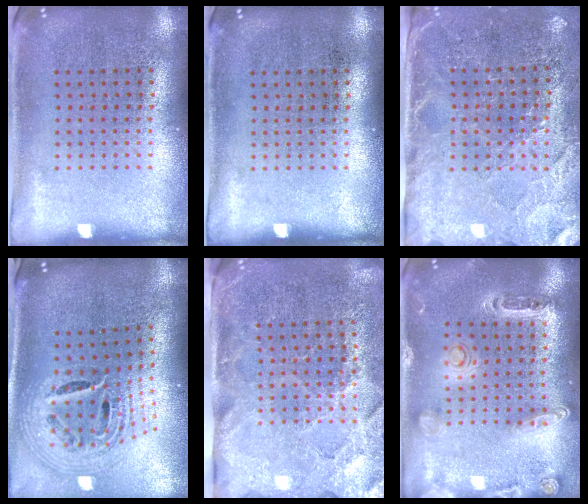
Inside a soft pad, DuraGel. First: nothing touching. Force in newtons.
{"total": 0.0}
{"total": 2.9, "press": 2.6, "slide": 1.2}
{"total": 2.3, "press": 1.6, "slide": 1.7}
{"total": 3.7, "press": 3.1, "slide": 1.9}
{"total": 1.5, "press": 1.4, "slide": 0.2}